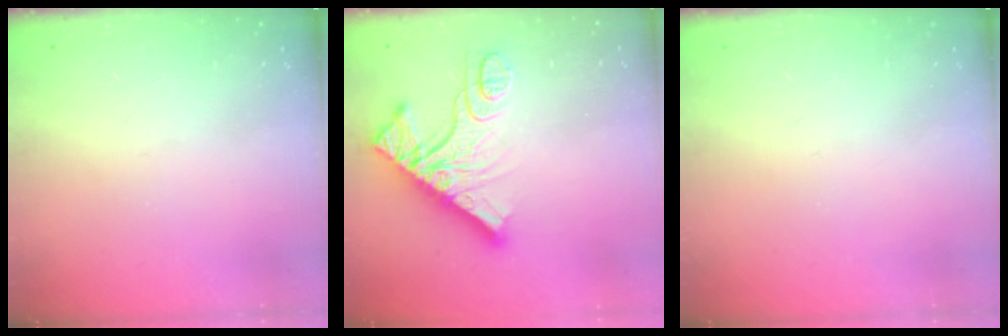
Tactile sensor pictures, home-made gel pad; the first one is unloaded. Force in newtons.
{"total": 14.8, "press": 14.7, "slide": 1.5}
{"total": 0.0}